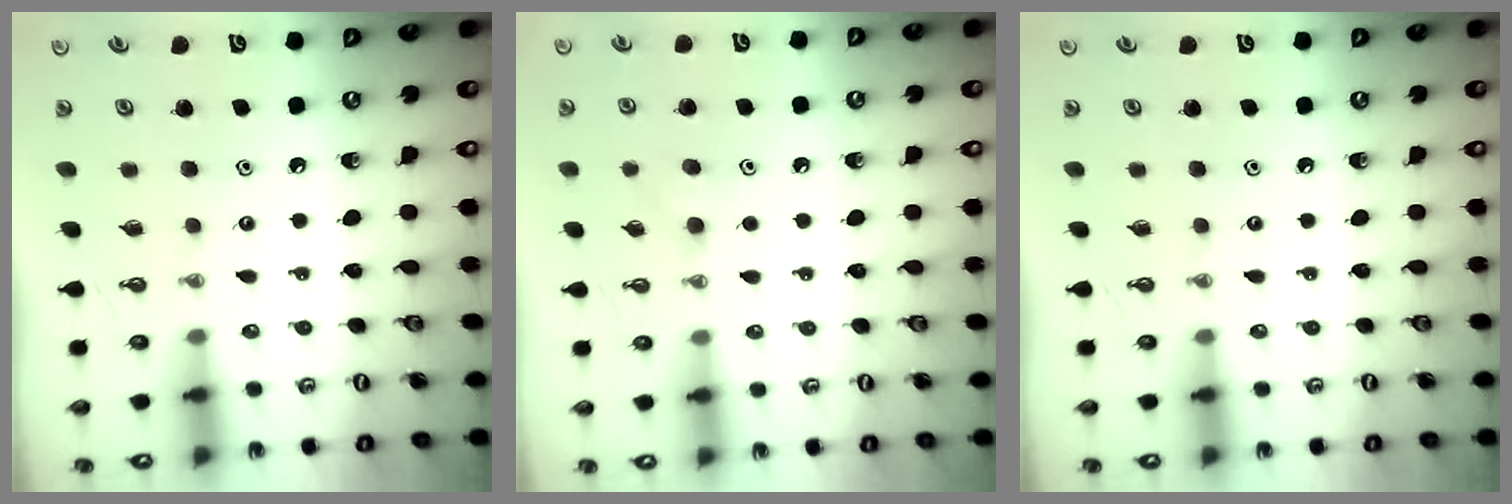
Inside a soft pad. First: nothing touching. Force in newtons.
{"total": 3.9, "press": 3.6, "slide": 1.3}
{"total": 0.0}